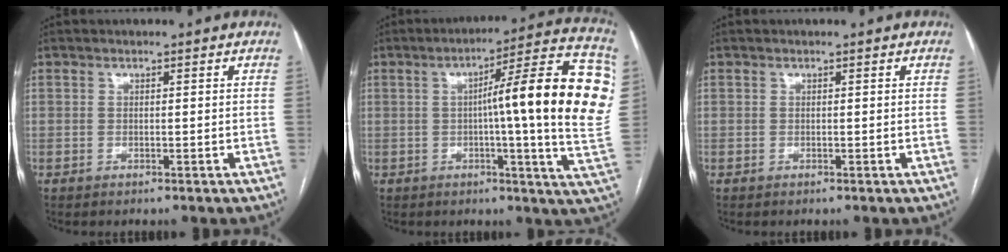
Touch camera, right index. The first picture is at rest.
{"total": 20.6, "force": [2.7, 0.9, 20.4], "torque": [-0.225, 0.027, 0.027]}
{"total": 0.0}